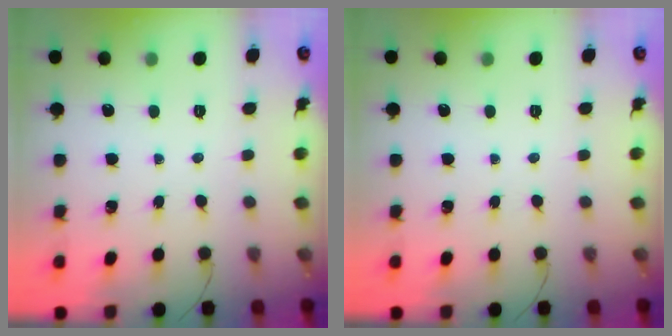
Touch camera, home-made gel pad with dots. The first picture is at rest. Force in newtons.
{"total": 0.0}